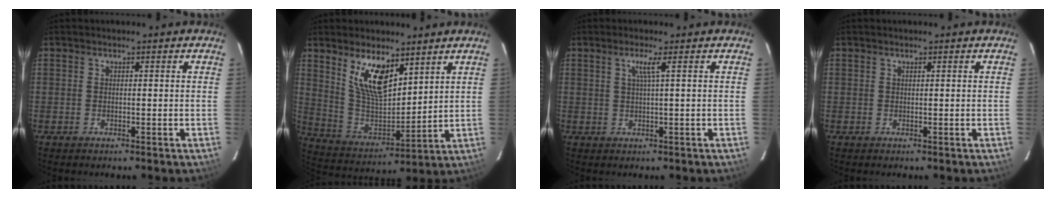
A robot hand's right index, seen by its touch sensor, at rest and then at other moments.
{"total": 12.4, "force": [7.3, 5.3, 8.4], "torque": [-0.158, -0.002, 0.154]}
{"total": 2.2, "force": [0.8, -0.7, 1.9], "torque": [-0.034, -0.002, 0.017]}
{"total": 0.0}